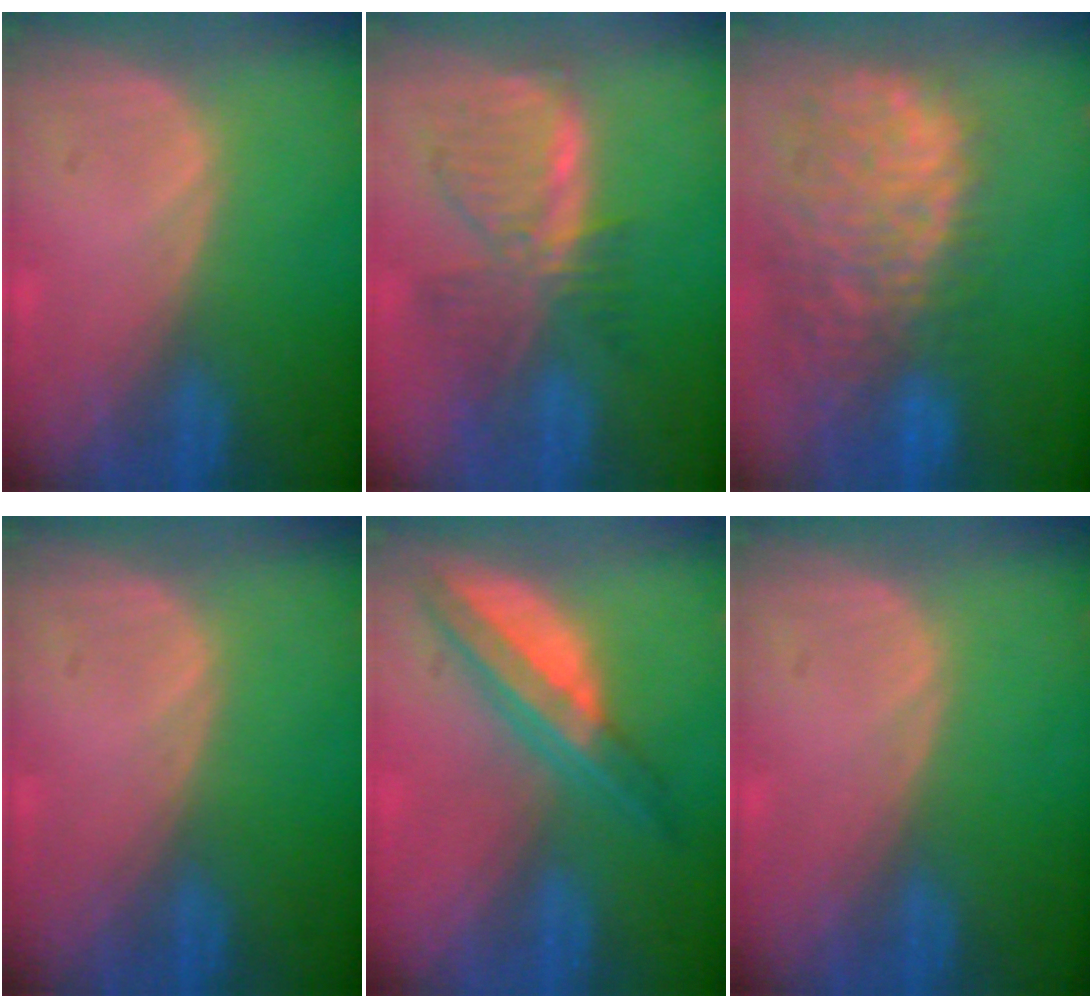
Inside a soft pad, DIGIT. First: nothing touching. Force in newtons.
{"total": 7.7, "press": 6.9, "slide": 3.4}
{"total": 13.7, "press": 11.2, "slide": 7.9}
{"total": 0.0}
{"total": 6.6, "press": 5.8, "slide": 3.1}
{"total": 0.0}